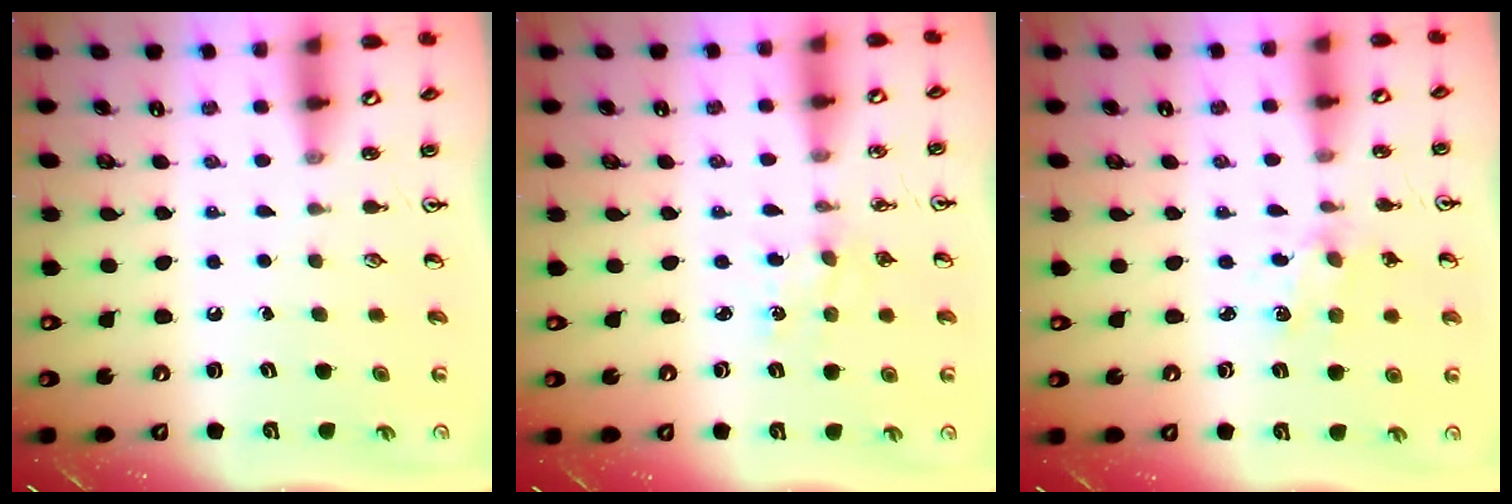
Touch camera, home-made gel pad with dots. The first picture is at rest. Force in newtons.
{"total": 2.6, "press": 2.6, "slide": 0.3}
{"total": 2.0, "press": 2.0, "slide": 0.4}